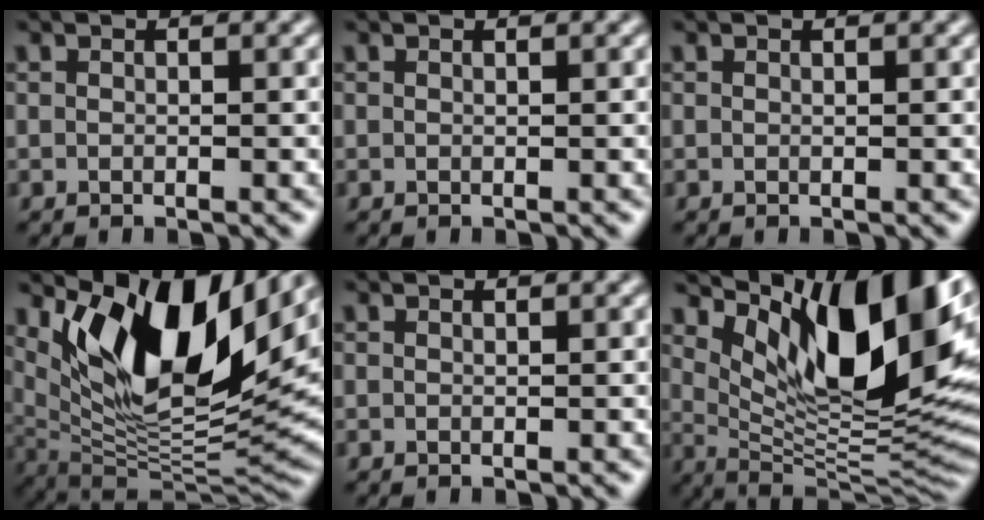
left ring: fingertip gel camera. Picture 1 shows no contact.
{"total": 0.0}
{"total": 0.0}
{"total": 13.8, "force": [5.5, 5.5, 11.3], "torque": [-0.197, -0.011, 0.107]}
{"total": 0.0}
{"total": 14.4, "force": [5.9, 5.6, 11.8], "torque": [-0.172, -0.006, 0.112]}